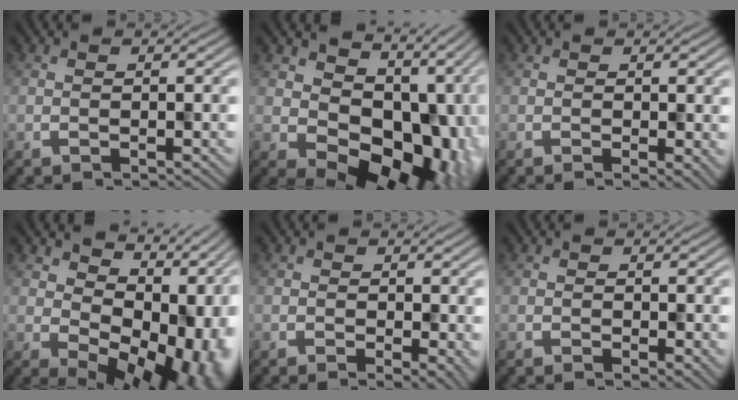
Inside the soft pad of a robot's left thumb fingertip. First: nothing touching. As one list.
[{"total": 15.9, "force": [1.2, 11.3, 11.0], "torque": [-0.136, -0.043, 0.059]}, {"total": 1.8, "force": [-0.5, 0.6, 1.7], "torque": [-0.030, -0.003, -0.001]}, {"total": 15.1, "force": [1.7, 10.0, 11.3], "torque": [-0.119, -0.034, 0.081]}, {"total": 2.5, "force": [-0.5, 0.9, 2.3], "torque": [-0.035, -0.006, 0.004]}, {"total": 1.5, "force": [-0.2, 0.6, 1.3], "torque": [-0.023, -0.005, 0.002]}]